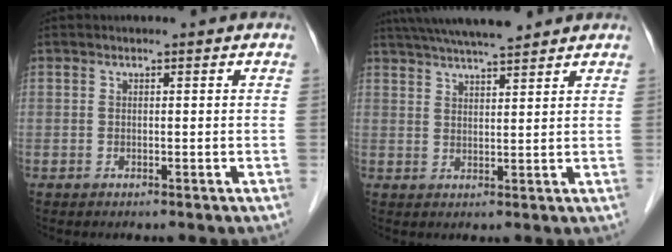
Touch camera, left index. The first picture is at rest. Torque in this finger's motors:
{"motor_torque": [0.29, -0.47, 0.38, 0.07]}